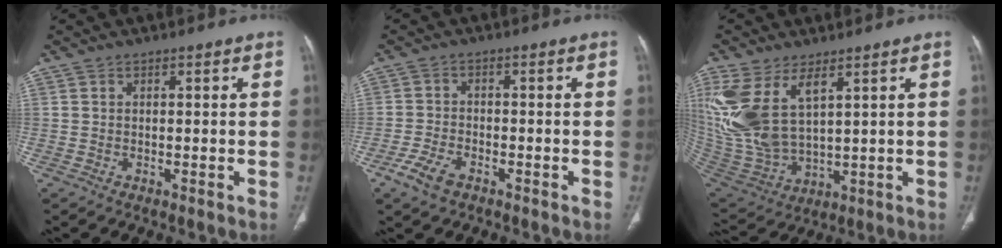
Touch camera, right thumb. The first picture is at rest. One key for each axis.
{"total": 5.3, "fx": -3.2, "fy": 2.7, "fz": 3.2, "tx": -0.072, "ty": 0.010, "tz": -0.060}
{"total": 16.5, "fx": 6.4, "fy": 8.2, "fz": 12.8, "tx": -0.282, "ty": -0.021, "tz": 0.149}